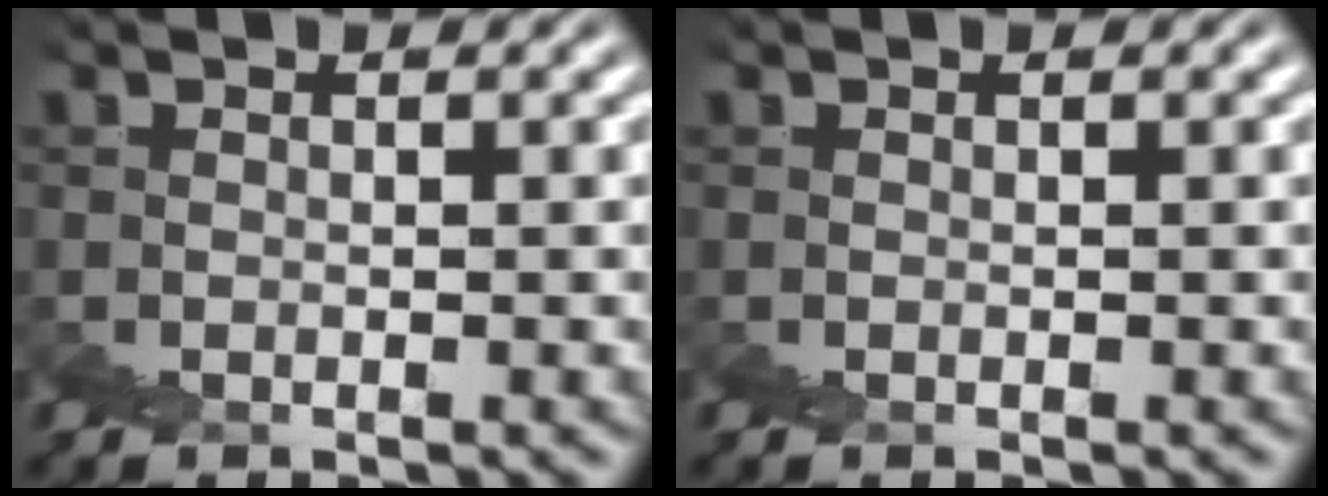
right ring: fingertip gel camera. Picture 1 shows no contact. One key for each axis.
{"total": 0.0}